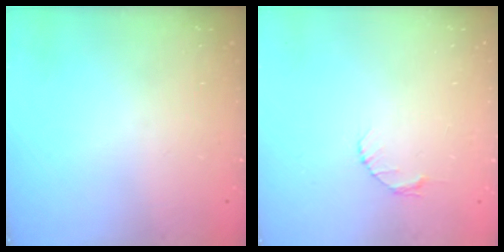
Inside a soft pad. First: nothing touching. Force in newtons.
{"total": 2.6, "press": 2.6, "slide": 0.3}